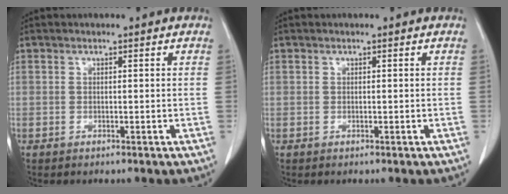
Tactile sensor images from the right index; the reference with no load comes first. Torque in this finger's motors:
{"motor_torque": [0.00, 0.00, 0.00, 0.00]}